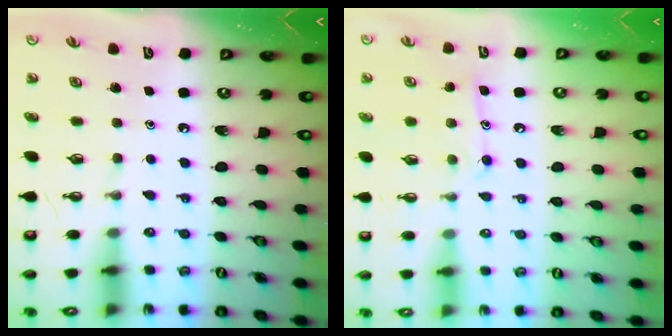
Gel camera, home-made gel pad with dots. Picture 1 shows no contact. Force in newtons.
{"total": 10.5, "press": 10.4, "slide": 0.8}